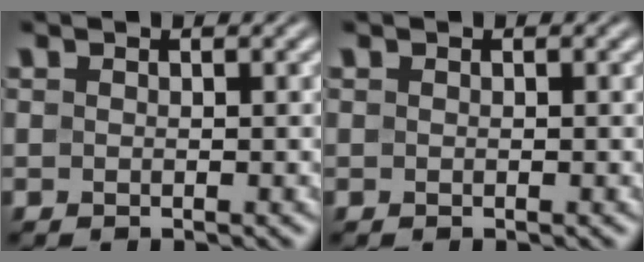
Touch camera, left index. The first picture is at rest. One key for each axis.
{"total": 0.0}